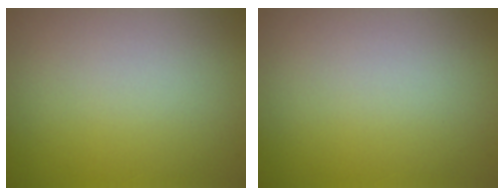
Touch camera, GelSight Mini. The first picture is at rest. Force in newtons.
{"total": 0.0}